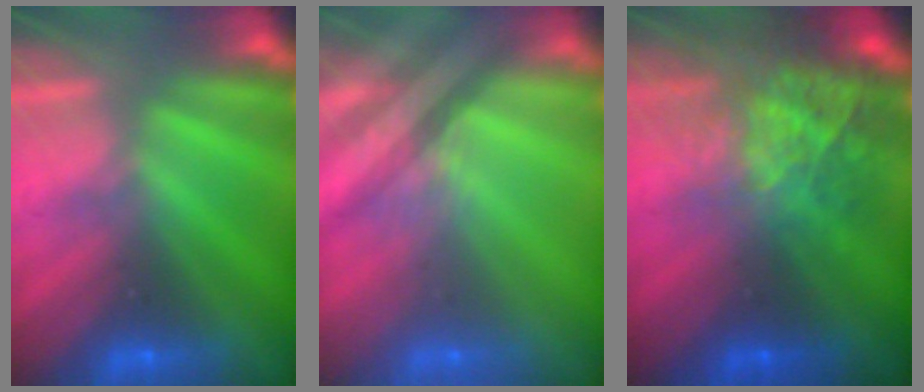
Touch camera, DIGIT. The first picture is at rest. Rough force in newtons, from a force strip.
{"total": 2.4}
{"total": 5.9}